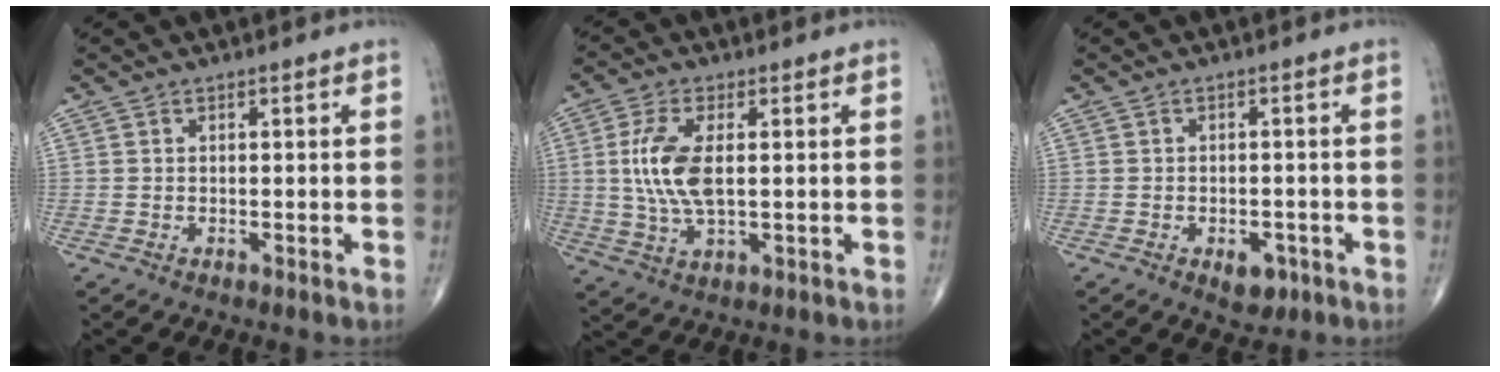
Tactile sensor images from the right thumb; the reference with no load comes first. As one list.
[{"total": 9.6, "force": [1.1, 4.1, 8.6], "torque": [-0.189, -0.006, 0.025]}, {"total": 3.6, "force": [-1.7, 2.2, 2.3], "torque": [-0.017, 0.008, -0.017]}]